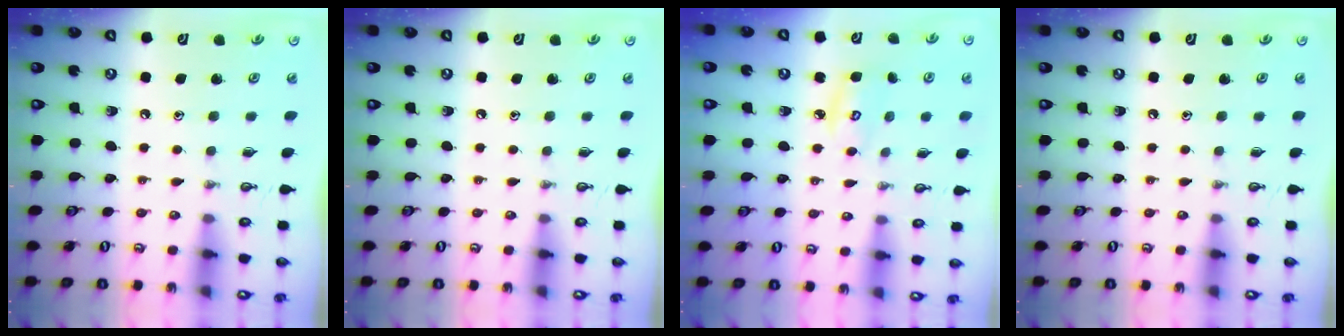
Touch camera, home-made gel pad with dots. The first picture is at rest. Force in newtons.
{"total": 0.0}
{"total": 3.9, "press": 3.9, "slide": 0.5}
{"total": 0.0}